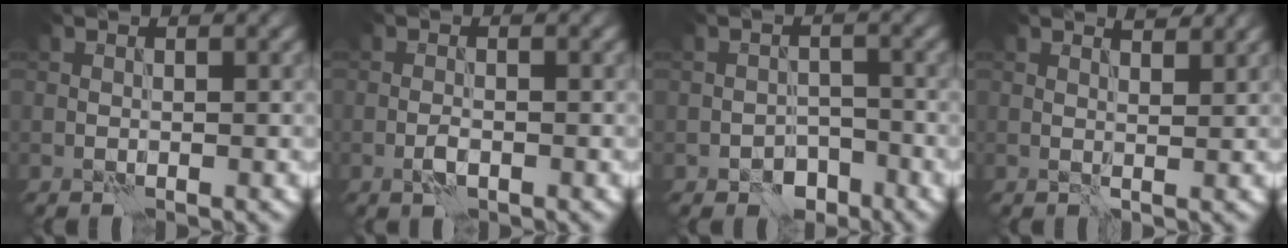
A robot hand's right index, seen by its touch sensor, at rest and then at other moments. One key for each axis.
{"total": 1.3, "fx": -0.7, "fy": 0.5, "fz": 1.0, "tx": -0.023, "ty": 0.000, "tz": -0.016}
{"total": 3.1, "fx": -2.2, "fy": 2.0, "fz": 1.1, "tx": -0.010, "ty": 0.003, "tz": -0.038}
{"total": 1.4, "fx": 1.3, "fy": 0.2, "fz": 0.6, "tx": -0.011, "ty": -0.006, "tz": 0.018}